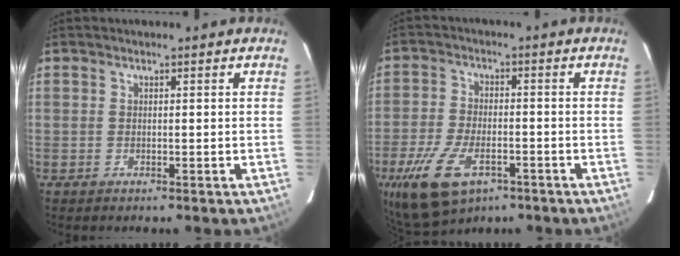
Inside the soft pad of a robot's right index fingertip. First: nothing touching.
{"total": 13.9, "force": [-7.5, 7.0, 9.4], "torque": [-0.215, -0.027, -0.132]}